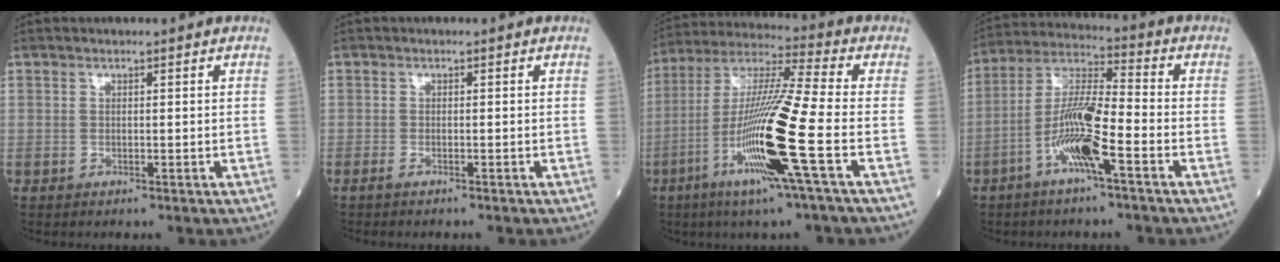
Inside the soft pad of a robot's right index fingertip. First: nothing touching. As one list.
[{"total": 1.2, "force": [-1.0, 0.1, 0.6], "torque": [-0.014, -0.002, -0.013]}, {"total": 17.0, "force": [-5.6, -1.1, 16.0], "torque": [-0.319, -0.018, -0.115]}, {"total": 10.7, "force": [-4.2, 1.0, 9.8], "torque": [-0.198, 0.006, -0.086]}]